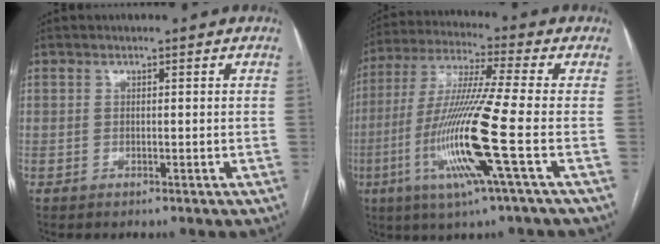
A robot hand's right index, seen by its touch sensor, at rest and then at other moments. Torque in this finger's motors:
{"motor_torque": [2.14, 0.00, 1.05, 0.21]}